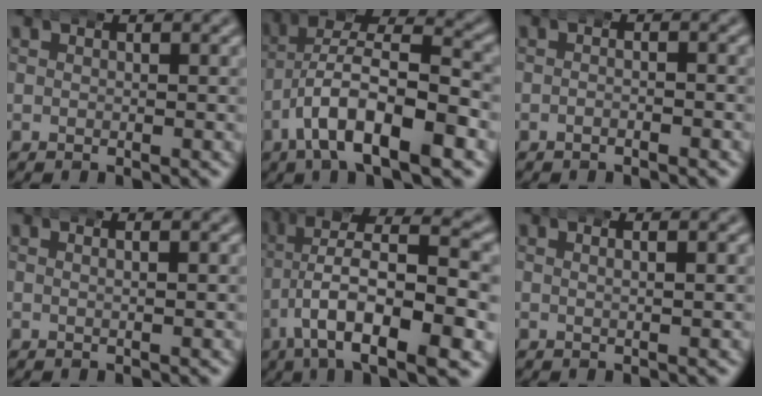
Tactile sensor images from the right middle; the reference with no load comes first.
{"total": 9.1, "force": [-2.3, 5.1, 7.2], "torque": [-0.124, -0.013, -0.041]}
{"total": 1.1, "force": [-0.8, 0.4, 0.6], "torque": [0.001, 0.007, -0.023]}
{"total": 1.3, "force": [0.5, 0.3, 1.1], "torque": [-0.012, 0.007, 0.003]}
{"total": 11.3, "force": [-2.8, 5.0, 9.8], "torque": [-0.168, -0.023, -0.036]}
{"total": 1.6, "force": [0.7, 0.3, 1.4], "torque": [-0.015, 0.009, 0.006]}